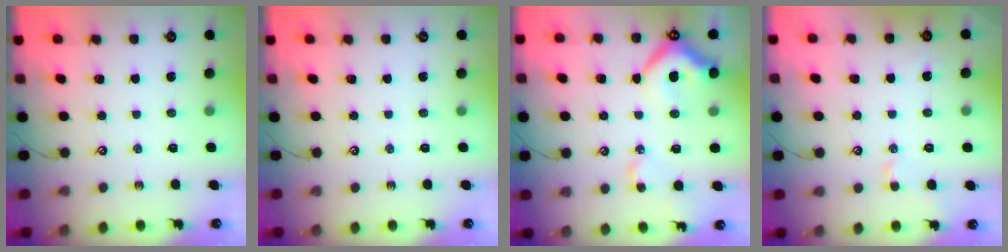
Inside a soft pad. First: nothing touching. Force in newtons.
{"total": 0.0}
{"total": 9.8, "press": 9.7, "slide": 1.4}
{"total": 1.0, "press": 0.9, "slide": 0.5}